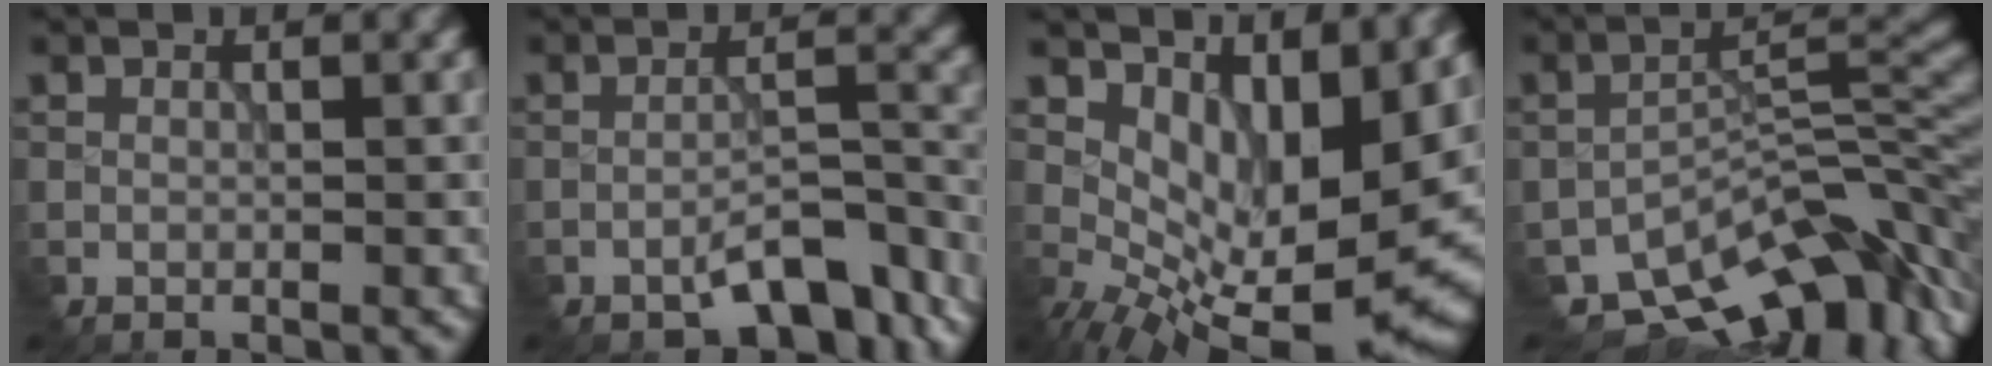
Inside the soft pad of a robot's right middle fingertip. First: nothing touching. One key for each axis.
{"total": 6.1, "fx": -4.6, "fy": 1.8, "fz": 3.6, "tx": -0.051, "ty": 0.007, "tz": -0.076}
{"total": 10.2, "fx": 1.5, "fy": 5.1, "fz": 8.8, "tx": -0.148, "ty": -0.030, "tz": 0.051}
{"total": 11.7, "fx": -8.4, "fy": 4.8, "fz": 6.5, "tx": -0.101, "ty": -0.005, "tz": -0.132}